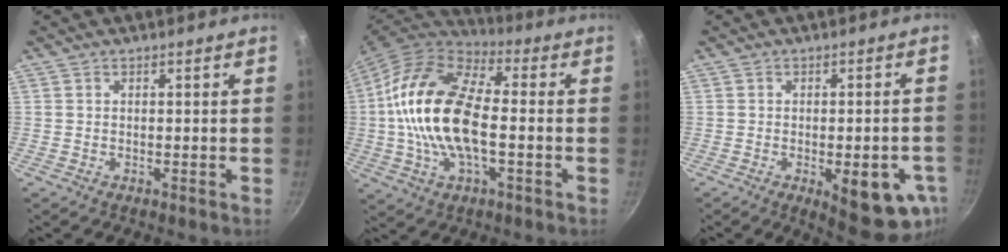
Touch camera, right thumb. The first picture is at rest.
{"total": 20.1, "force": [-0.8, 10.1, 17.4], "torque": [-0.321, 0.031, -0.026]}
{"total": 12.9, "force": [-4.3, 4.7, 11.2], "torque": [-0.102, 0.002, -0.046]}